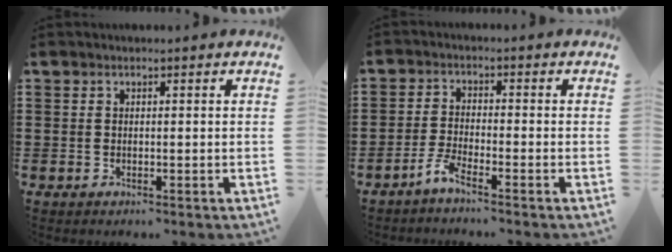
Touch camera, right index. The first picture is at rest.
{"total": 2.8, "force": [-2.4, 0.2, 1.5], "torque": [-0.042, 0.000, -0.051]}